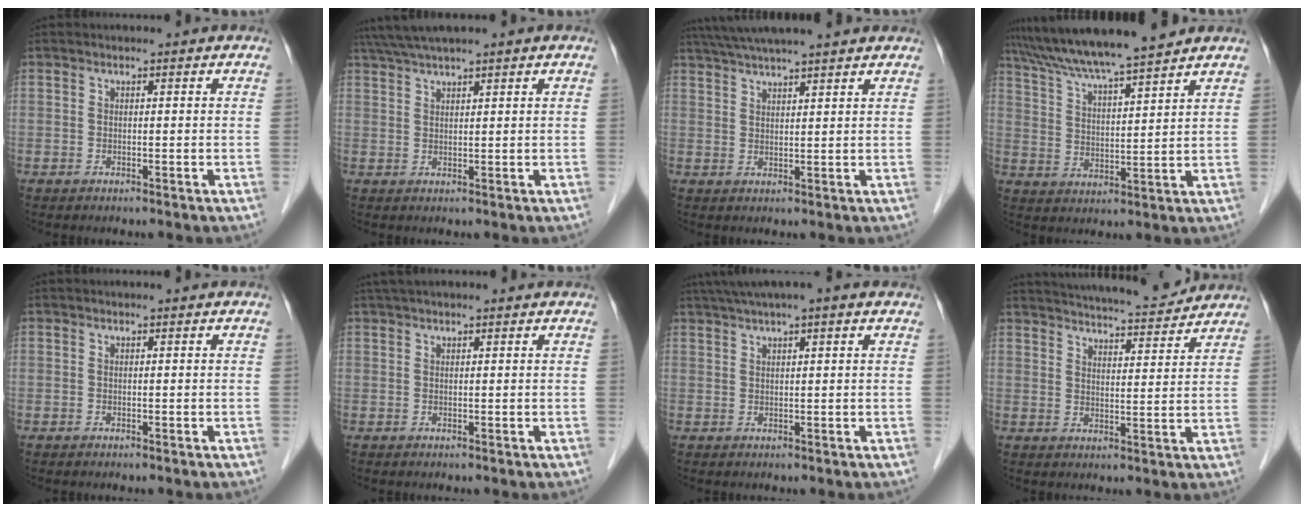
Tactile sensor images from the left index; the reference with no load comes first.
{"total": 5.5, "force": [4.6, -0.5, 3.1], "torque": [-0.061, 0.034, 0.086]}
{"total": 12.9, "force": [11.2, 0.4, 6.5], "torque": [-0.116, 0.041, 0.161]}
{"total": 13.3, "force": [11.7, -0.2, 6.2], "torque": [-0.116, 0.015, 0.195]}
{"total": 0.0}
{"total": 5.5, "force": [4.8, 0.5, 2.7], "torque": [-0.040, 0.040, 0.072]}
{"total": 8.0, "force": [6.0, 0.3, 5.3], "torque": [-0.092, 0.041, 0.090]}
{"total": 14.9, "force": [14.0, 1.7, 4.8], "torque": [-0.078, 0.004, 0.191]}